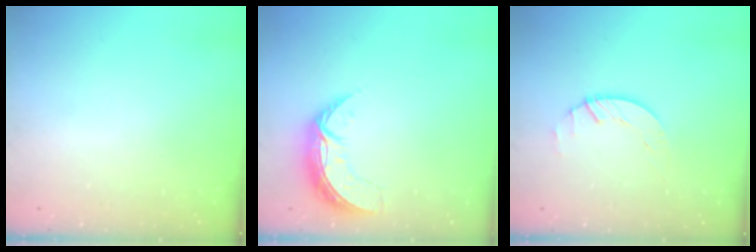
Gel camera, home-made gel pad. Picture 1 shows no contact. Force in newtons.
{"total": 7.3, "press": 7.3, "slide": 0.6}
{"total": 1.5, "press": 1.5, "slide": 0.2}